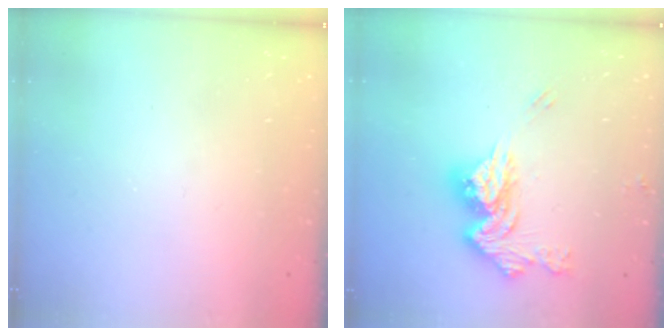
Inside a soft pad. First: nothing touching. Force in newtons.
{"total": 14.1, "press": 14.1, "slide": 0.2}